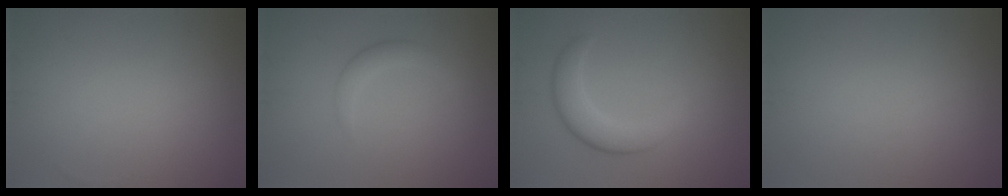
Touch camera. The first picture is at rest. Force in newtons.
{"total": 1.8, "press": 1.8, "slide": 0.1}
{"total": 3.8, "press": 3.8, "slide": 0.1}
{"total": 0.0}